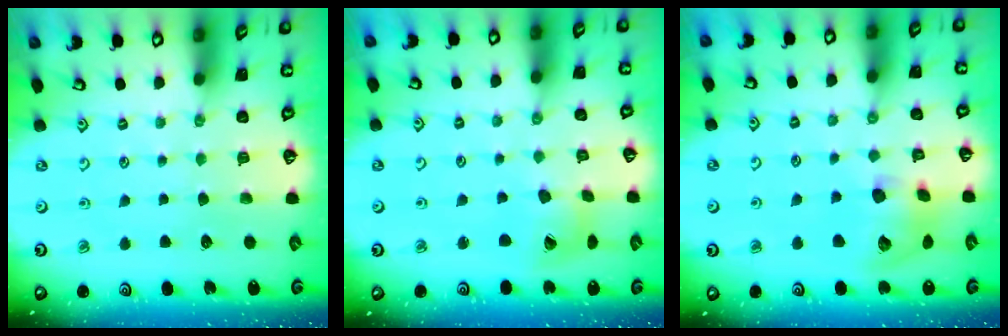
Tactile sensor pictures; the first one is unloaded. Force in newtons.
{"total": 11.7, "press": 11.6, "slide": 1.5}
{"total": 12.8, "press": 12.7, "slide": 1.9}